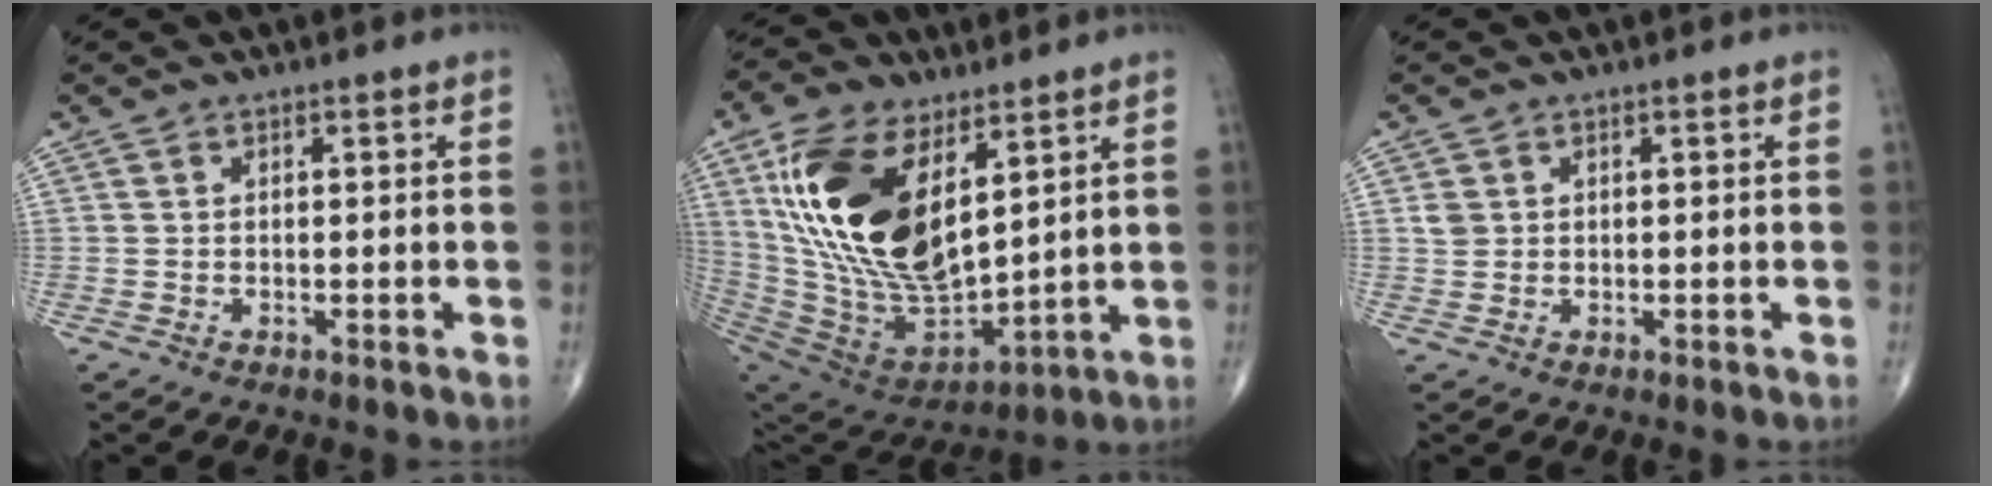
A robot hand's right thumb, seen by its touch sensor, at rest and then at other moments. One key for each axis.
{"total": 25.5, "fx": 8.6, "fy": 13.0, "fz": 20.2, "tx": -0.394, "ty": -0.041, "tz": 0.175}
{"total": 1.9, "fx": 0.6, "fy": 1.6, "fz": 0.7, "tx": -0.009, "ty": -0.001, "tz": 0.013}